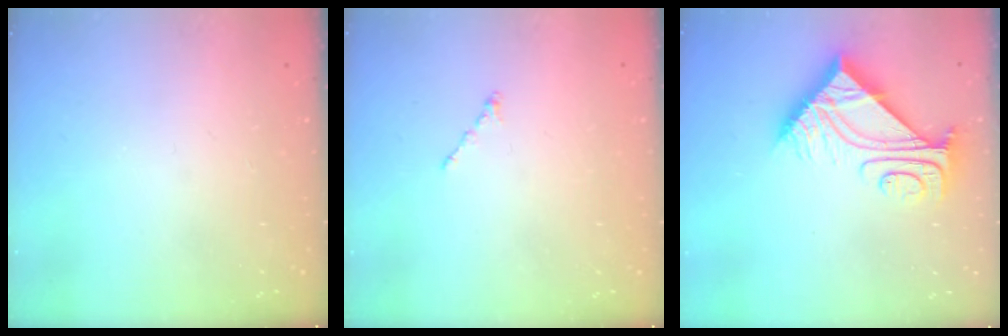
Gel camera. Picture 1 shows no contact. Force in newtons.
{"total": 0.0}
{"total": 9.9, "press": 9.8, "slide": 0.9}